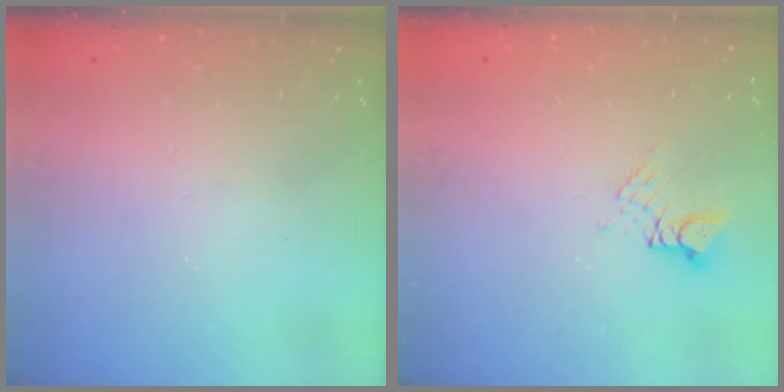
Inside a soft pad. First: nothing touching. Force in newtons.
{"total": 3.8, "press": 3.7, "slide": 0.6}